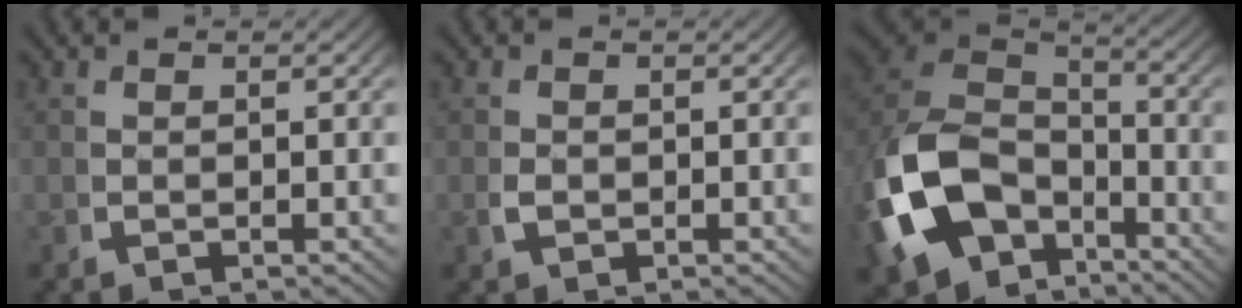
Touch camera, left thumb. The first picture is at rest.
{"total": 1.0, "force": [-0.2, 0.8, 0.6], "torque": [-0.021, -0.004, -0.001]}
{"total": 15.2, "force": [-3.3, 11.1, 9.9], "torque": [-0.247, -0.060, -0.033]}